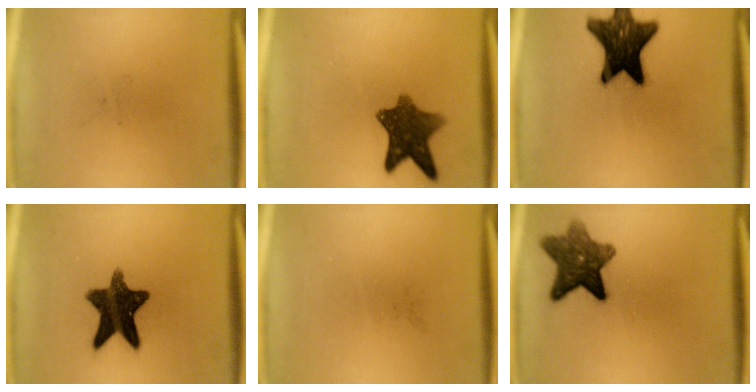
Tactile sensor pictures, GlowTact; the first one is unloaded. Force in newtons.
{"total": 9.3}
{"total": 16.7}
{"total": 13.3}
{"total": 0.0}
{"total": 9.3}